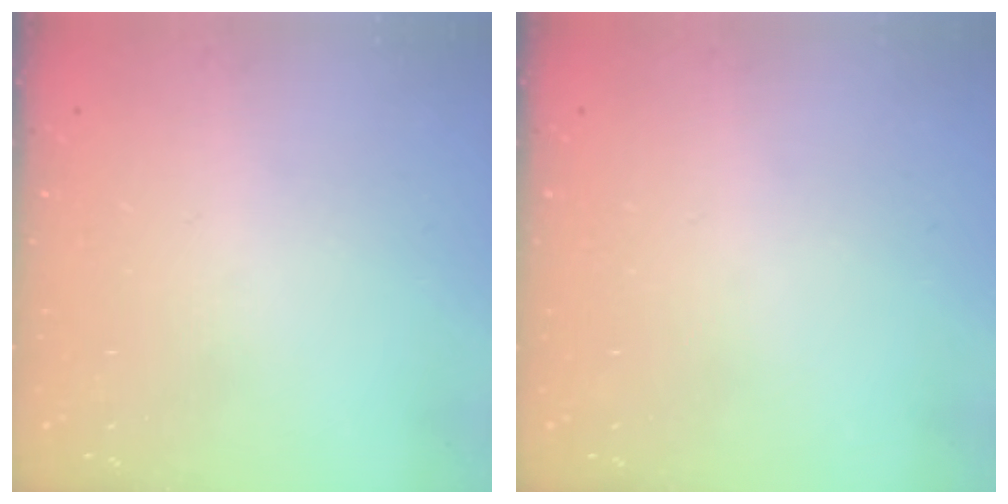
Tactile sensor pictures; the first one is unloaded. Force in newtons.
{"total": 0.0}